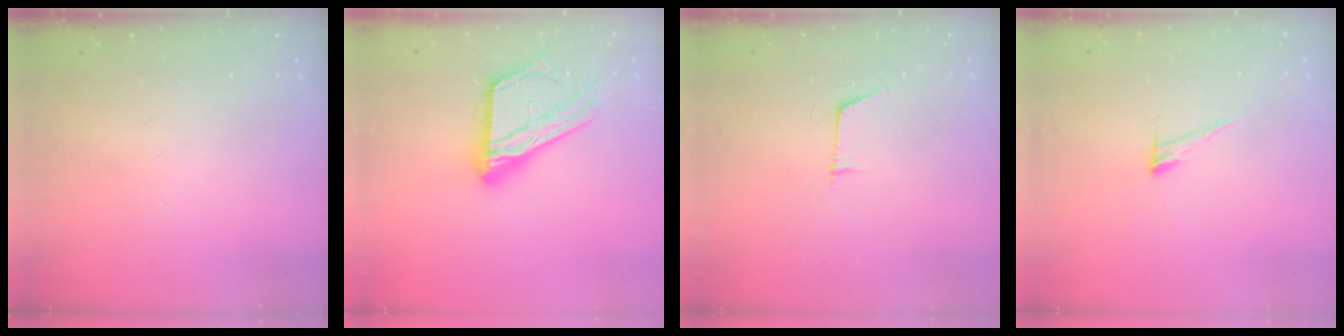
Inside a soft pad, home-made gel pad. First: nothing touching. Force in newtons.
{"total": 17.9, "press": 17.8, "slide": 1.5}
{"total": 4.4, "press": 4.3, "slide": 0.7}
{"total": 6.6, "press": 6.6, "slide": 0.3}